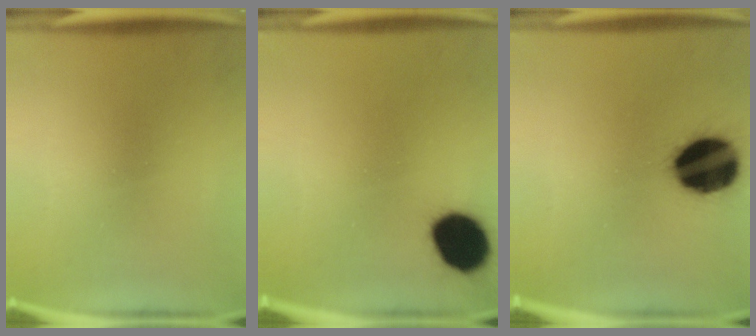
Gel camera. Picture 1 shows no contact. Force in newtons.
{"total": 13.6}
{"total": 19.8}